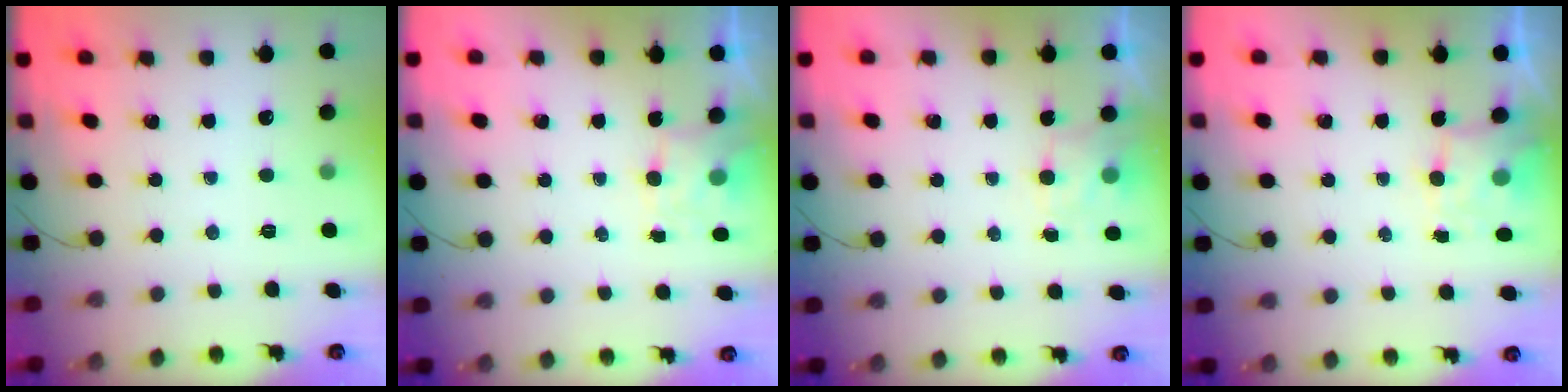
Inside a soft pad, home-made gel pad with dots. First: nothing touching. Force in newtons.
{"total": 3.6, "press": 3.5, "slide": 0.9}
{"total": 2.5, "press": 2.1, "slide": 1.4}
{"total": 3.7, "press": 3.6, "slide": 0.9}